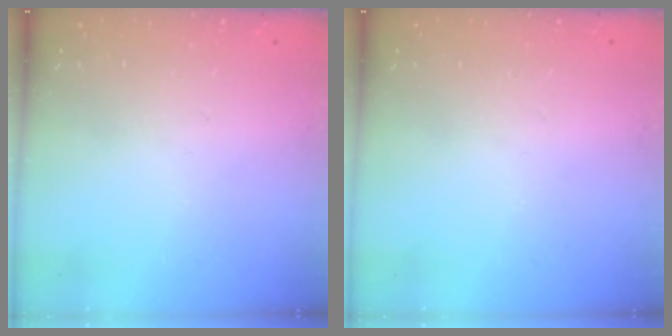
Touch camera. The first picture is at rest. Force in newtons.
{"total": 0.0}